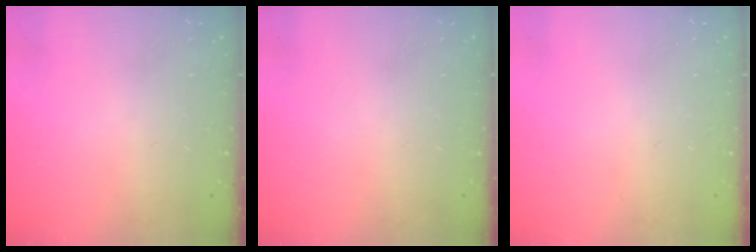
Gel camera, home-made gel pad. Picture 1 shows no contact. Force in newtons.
{"total": 0.0}
{"total": 0.0}